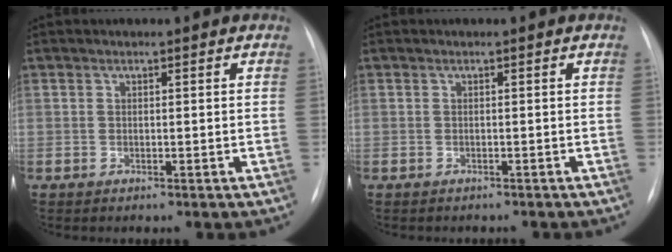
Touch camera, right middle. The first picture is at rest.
{"total": 2.3, "force": [-2.0, 0.8, 0.7], "torque": [-0.014, -0.004, -0.022]}